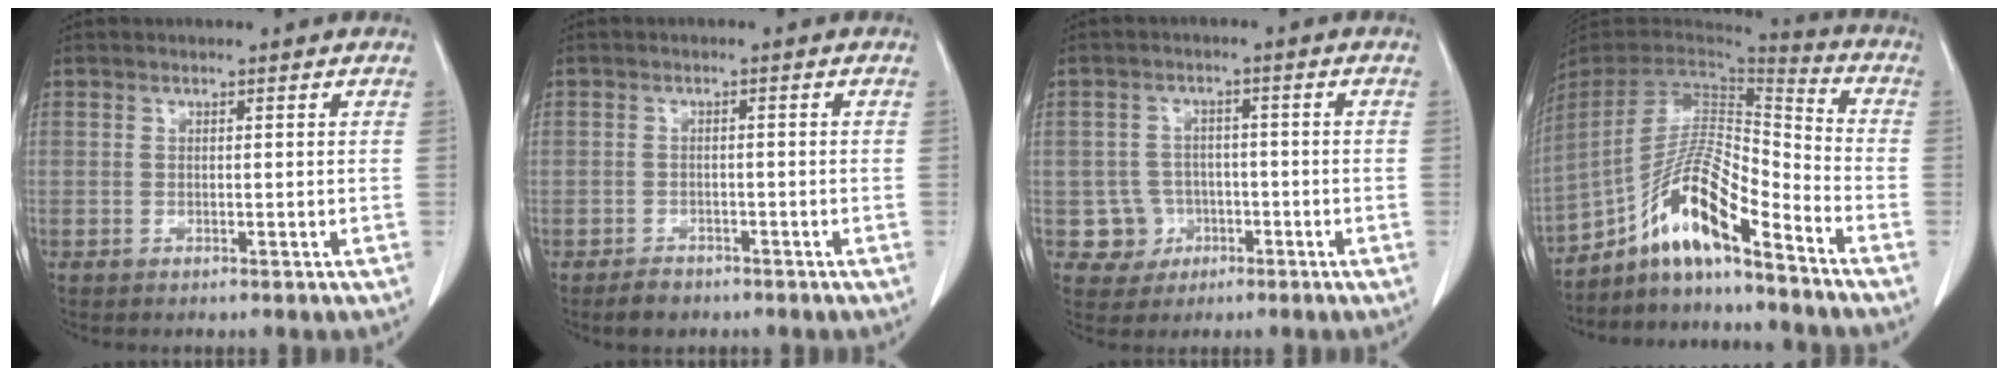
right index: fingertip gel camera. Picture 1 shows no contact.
{"total": 2.6, "force": [-2.0, 1.5, 0.7], "torque": [-0.015, 0.002, -0.027]}
{"total": 4.9, "force": [-1.4, 4.6, 0.0], "torque": [0.010, 0.014, -0.018]}
{"total": 14.0, "force": [-10.0, 1.4, 9.6], "torque": [-0.175, 0.012, -0.181]}